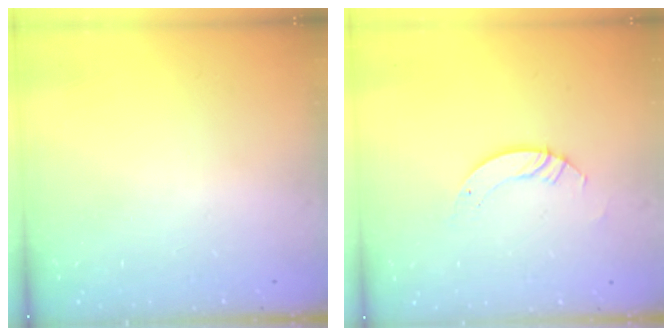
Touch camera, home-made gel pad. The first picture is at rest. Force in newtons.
{"total": 3.8, "press": 3.7, "slide": 0.4}